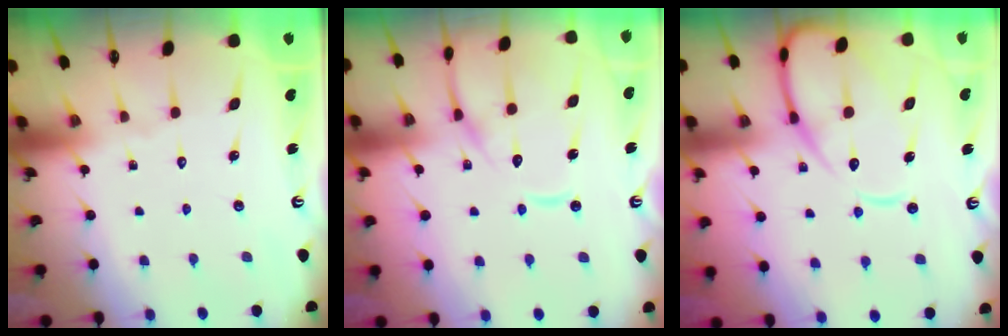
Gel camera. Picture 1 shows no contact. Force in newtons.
{"total": 13.5, "press": 13.4, "slide": 1.5}
{"total": 13.3, "press": 13.3, "slide": 1.4}